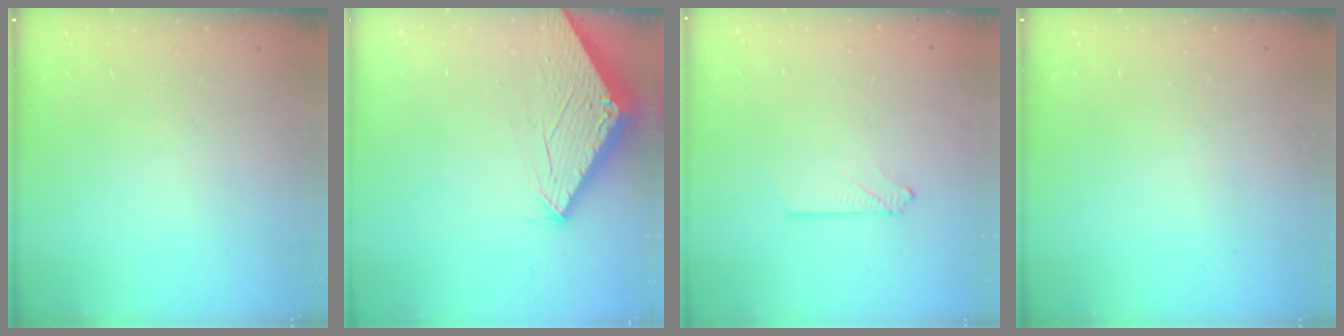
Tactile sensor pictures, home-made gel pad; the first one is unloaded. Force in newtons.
{"total": 2.8, "press": 2.8, "slide": 0.1}
{"total": 2.2, "press": 2.1, "slide": 0.3}
{"total": 0.0}